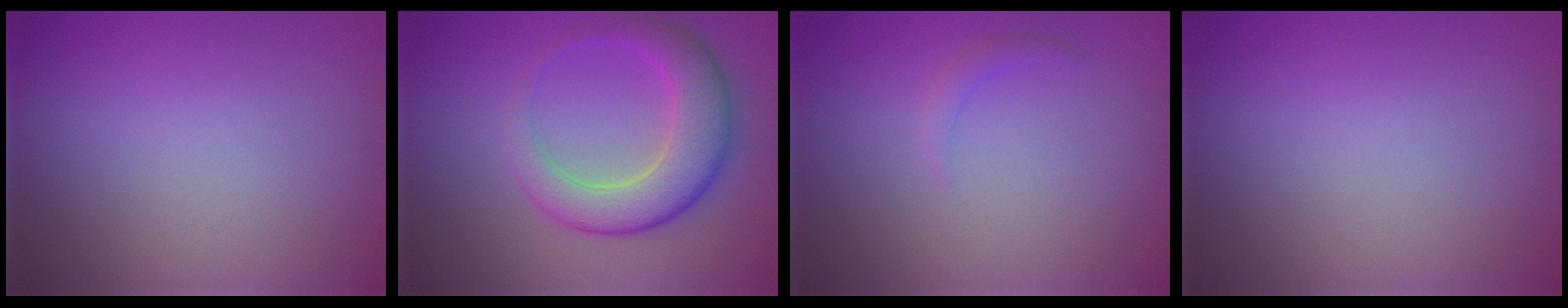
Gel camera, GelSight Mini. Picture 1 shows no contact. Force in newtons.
{"total": 6.1, "press": 6.1, "slide": 0.3}
{"total": 1.0, "press": 1.0, "slide": 0.1}
{"total": 0.0}